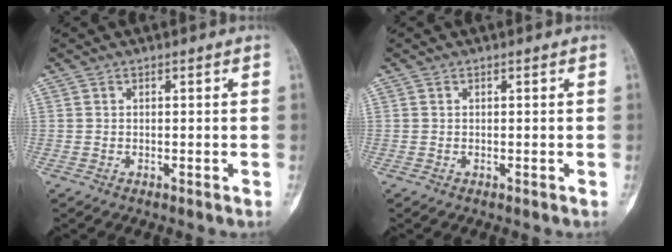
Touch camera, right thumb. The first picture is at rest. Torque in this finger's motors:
{"motor_torque": [0.16, 0.04, -0.11, 0.07, -0.01]}